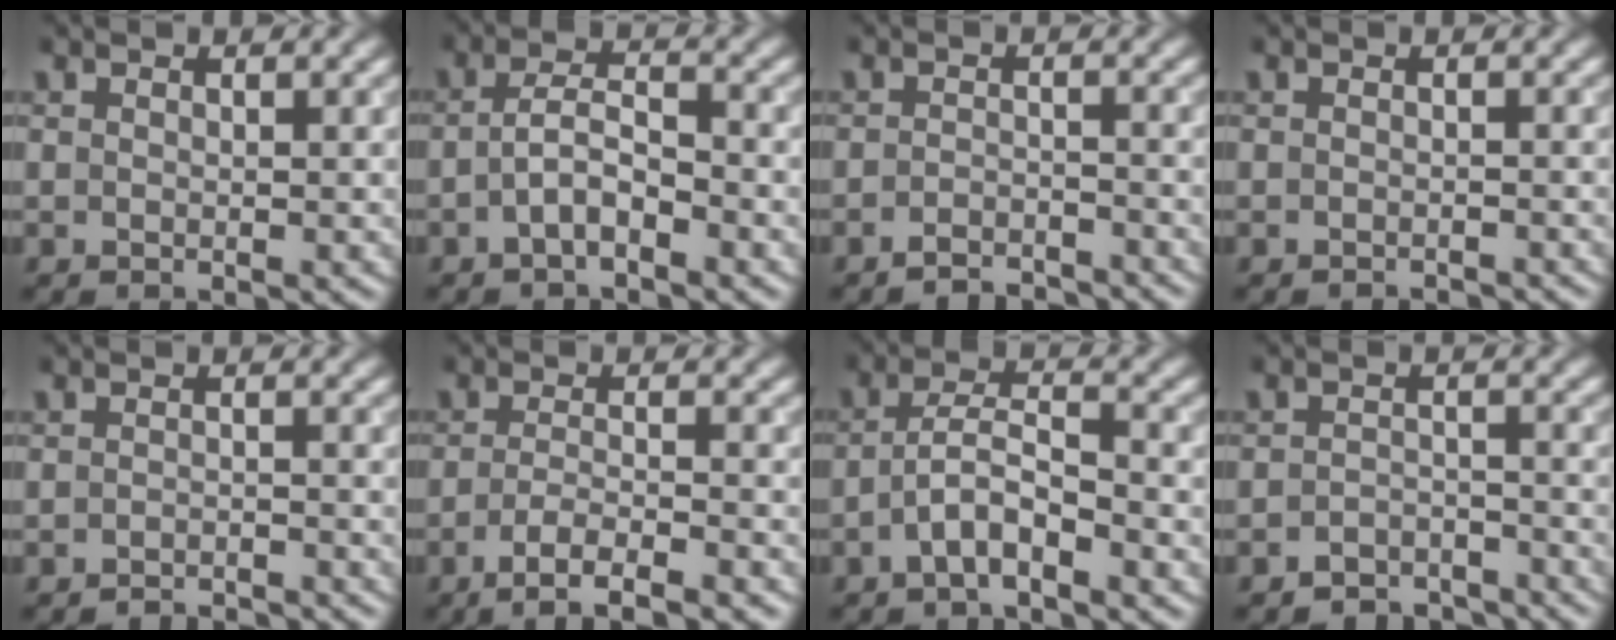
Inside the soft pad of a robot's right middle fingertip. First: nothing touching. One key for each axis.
{"total": 2.8, "fx": -1.3, "fy": 1.0, "fz": 2.3, "tx": -0.046, "ty": 0.008, "tz": -0.030}
{"total": 3.1, "fx": -2.9, "fy": 0.5, "fz": 0.8, "tx": -0.007, "ty": 0.003, "tz": -0.046}
{"total": 1.6, "fx": -1.6, "fy": 0.2, "fz": 0.3, "tx": 0.007, "ty": -0.001, "tz": -0.020}
{"total": 2.6, "fx": -2.6, "fy": 0.3, "fz": 0.5, "tx": 0.002, "ty": 0.002, "tz": -0.035}
{"total": 4.1, "fx": -2.6, "fy": 0.8, "fz": 3.1, "tx": -0.049, "ty": -0.001, "tz": -0.053}
{"total": 3.4, "fx": -1.9, "fy": 1.0, "fz": 2.7, "tx": -0.056, "ty": 0.011, "tz": -0.043}
{"total": 3.8, "fx": -3.6, "fy": 1.1, "fz": 0.4, "tx": 0.000, "ty": 0.001, "tz": -0.059}